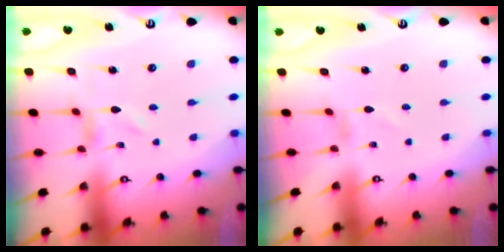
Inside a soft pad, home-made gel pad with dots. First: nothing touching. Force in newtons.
{"total": 0.0}